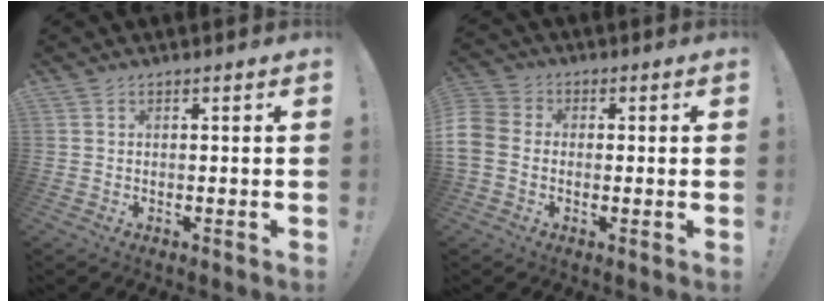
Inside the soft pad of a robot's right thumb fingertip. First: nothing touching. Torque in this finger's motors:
{"motor_torque": [1.99, 2.35, 0.31, 0.10, 0.56]}